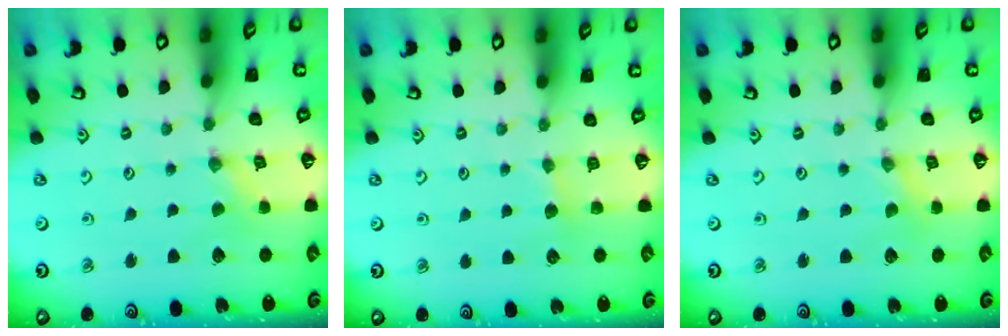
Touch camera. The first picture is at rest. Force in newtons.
{"total": 3.4, "press": 3.4, "slide": 0.5}
{"total": 0.0}